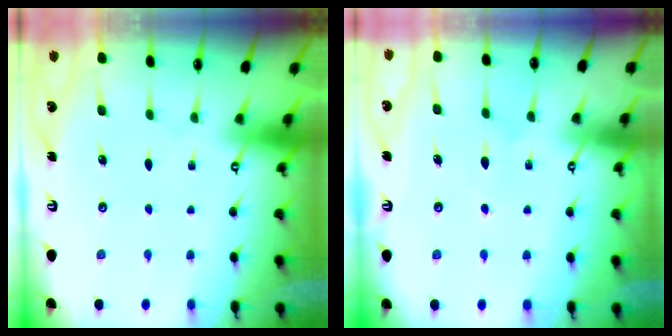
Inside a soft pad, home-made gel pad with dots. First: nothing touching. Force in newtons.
{"total": 5.8, "press": 5.8, "slide": 0.5}